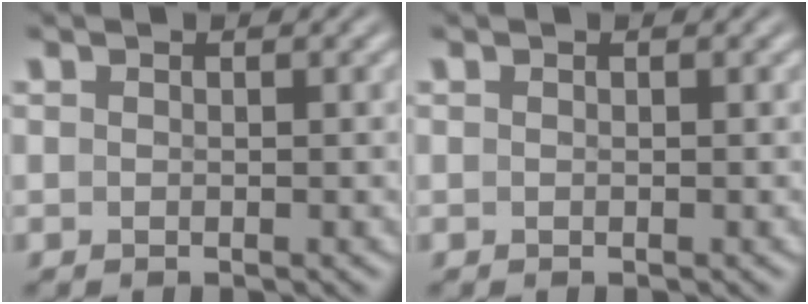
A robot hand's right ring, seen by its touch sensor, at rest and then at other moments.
{"total": 1.2, "force": [-0.3, -1.1, -0.4], "torque": [0.014, -0.011, 0.005]}